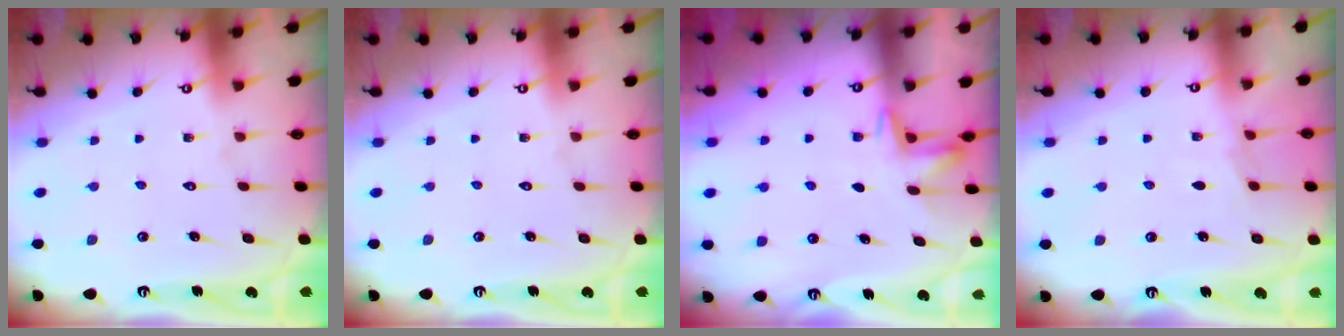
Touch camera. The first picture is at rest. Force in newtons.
{"total": 0.0}
{"total": 4.2, "press": 4.0, "slide": 1.0}
{"total": 4.4, "press": 4.3, "slide": 0.6}